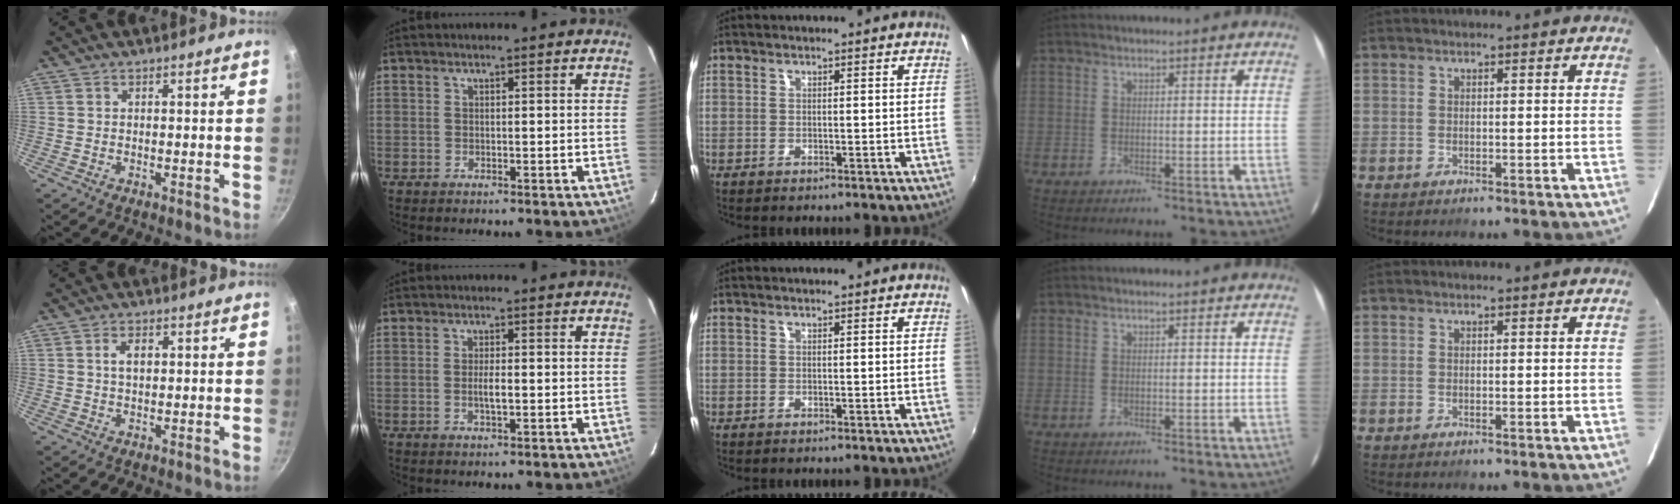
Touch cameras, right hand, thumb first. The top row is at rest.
{"thumb": {"total": 3.1, "force": [0.7, 1.9, 2.4], "torque": [-0.031, 0.003, 0.013]}, "index": {"total": 2.4, "force": [-0.4, 0.7, 2.3], "torque": [-0.042, -0.004, -0.007]}}